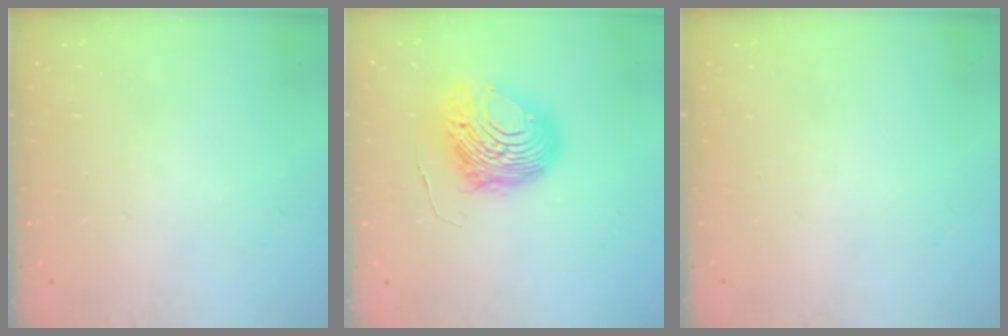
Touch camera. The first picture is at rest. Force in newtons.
{"total": 10.9, "press": 10.8, "slide": 1.3}
{"total": 0.0}